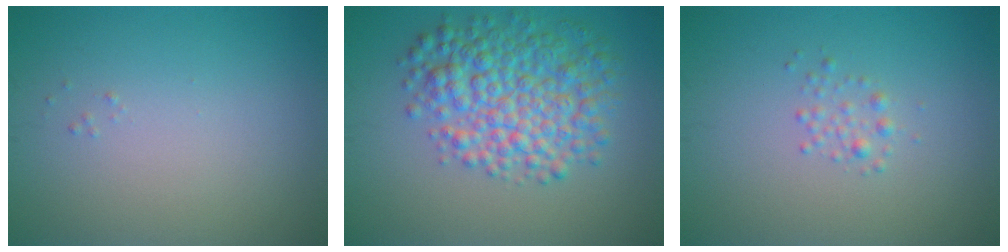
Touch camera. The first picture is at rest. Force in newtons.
{"total": 7.0, "press": 7.0, "slide": 0.0}
{"total": 1.1, "press": 1.1, "slide": 0.0}